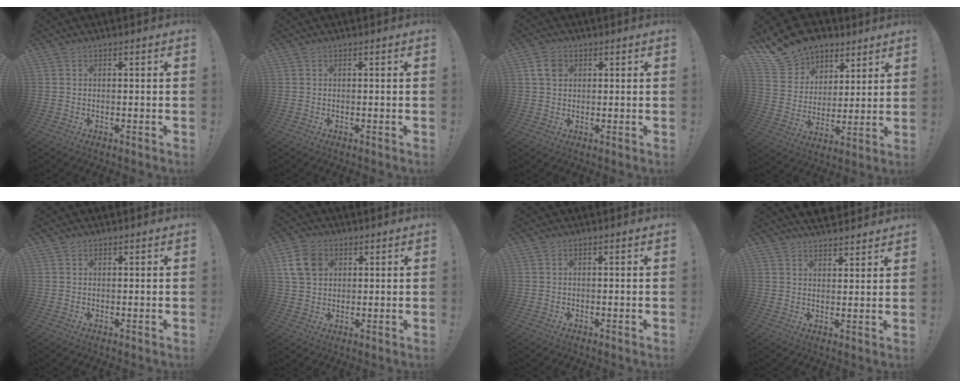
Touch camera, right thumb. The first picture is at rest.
{"total": 0.0}
{"total": 4.8, "force": [1.6, 3.6, 2.7], "torque": [-0.043, 0.005, 0.032]}
{"total": 14.9, "force": [11.3, 9.2, 3.1], "torque": [-0.059, -0.086, 0.218]}
{"total": 0.9, "force": [0.7, 0.5, 0.1], "torque": [0.006, -0.005, 0.013]}
{"total": 9.9, "force": [3.7, 7.4, 5.4], "torque": [-0.098, -0.001, 0.078]}
{"total": 0.0}
{"total": 4.6, "force": [4.2, 1.7, 0.8], "torque": [-0.011, -0.027, 0.078]}